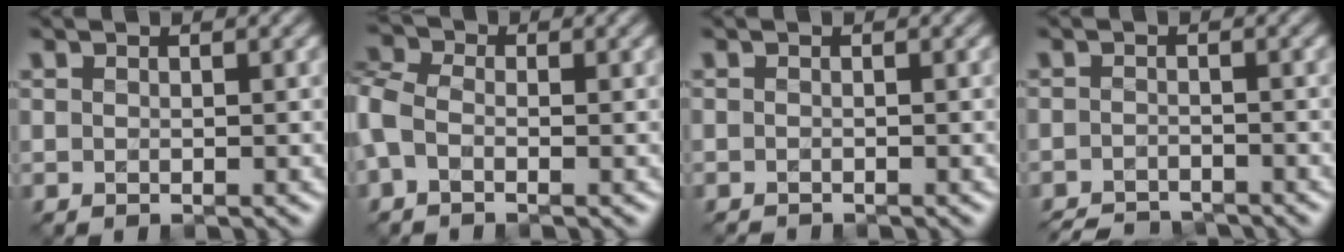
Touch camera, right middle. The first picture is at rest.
{"total": 3.8, "force": [-0.6, 2.6, 2.8], "torque": [-0.081, 0.007, -0.029]}
{"total": 0.9, "force": [-0.9, 0.0, 0.1], "torque": [0.000, -0.007, -0.015]}
{"total": 3.4, "force": [-3.2, 0.7, 0.8], "torque": [-0.009, -0.006, -0.060]}